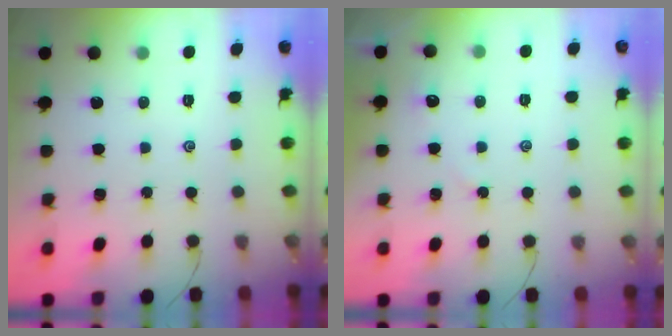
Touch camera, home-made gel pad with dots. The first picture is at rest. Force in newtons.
{"total": 1.8, "press": 1.8, "slide": 0.4}